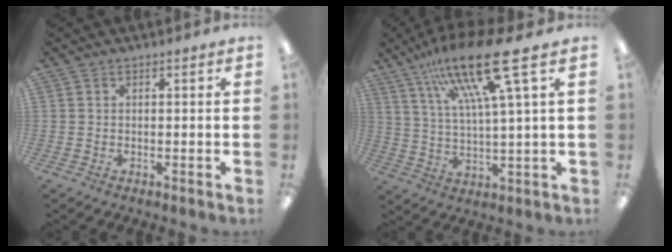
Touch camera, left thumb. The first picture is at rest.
{"total": 18.5, "force": [11.2, 2.6, 14.5], "torque": [-0.271, -0.050, 0.175]}